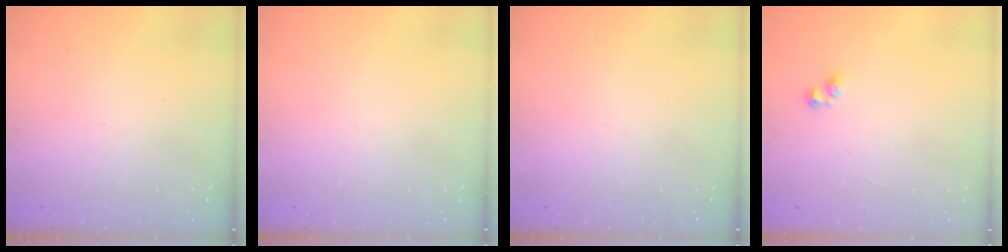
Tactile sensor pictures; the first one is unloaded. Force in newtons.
{"total": 0.0}
{"total": 0.0}
{"total": 2.5, "press": 2.2, "slide": 1.3}